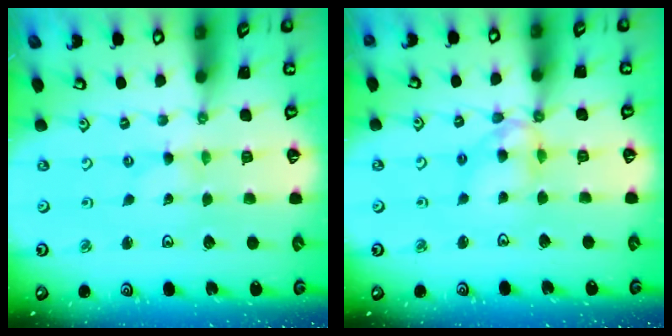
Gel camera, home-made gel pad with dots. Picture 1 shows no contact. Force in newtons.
{"total": 10.0, "press": 10.0, "slide": 1.0}